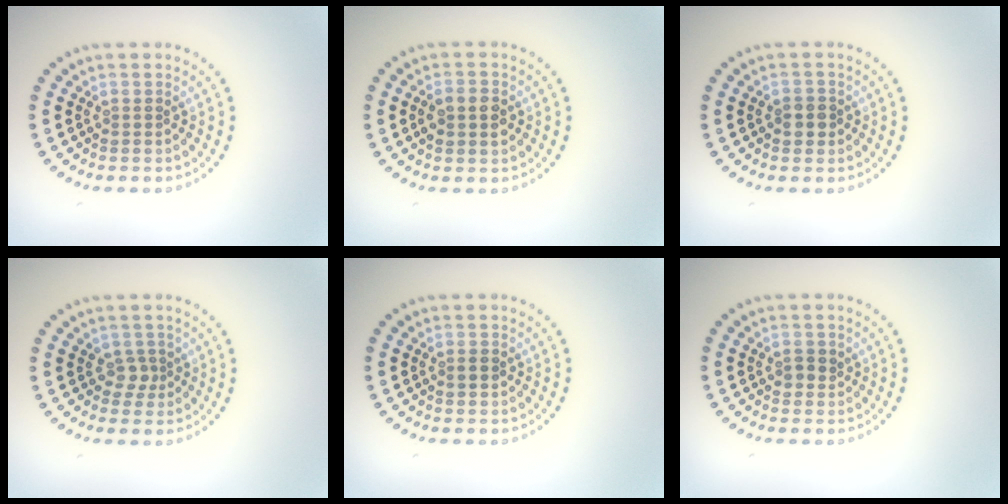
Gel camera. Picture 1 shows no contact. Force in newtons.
{"total": 2.4, "press": 2.4, "slide": 0.1}
{"total": 1.7, "press": 1.6, "slide": 0.6}
{"total": 1.3, "press": 1.1, "slide": 0.8}
{"total": 1.3, "press": 1.3, "slide": 0.1}
{"total": 1.3, "press": 1.3, "slide": 0.4}